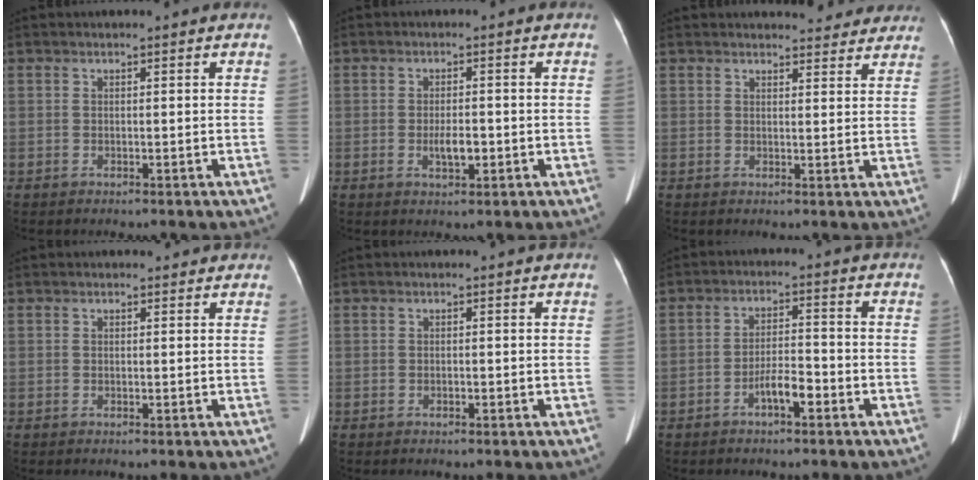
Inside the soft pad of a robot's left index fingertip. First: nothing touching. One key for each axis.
{"total": 3.1, "fx": -0.9, "fy": 1.0, "fz": 2.8, "tx": -0.052, "ty": 0.001, "tz": -0.012}
{"total": 8.4, "fx": 7.9, "fy": 2.4, "fz": 1.8, "tx": 0.004, "ty": 0.000, "tz": 0.072}
{"total": 1.4, "fx": 1.2, "fy": 0.7, "fz": 0.2, "tx": 0.000, "ty": 0.005, "tz": 0.008}
{"total": 0.0}
{"total": 4.2, "fx": -2.4, "fy": 0.9, "fz": 3.2, "tx": -0.061, "ty": 0.008, "tz": -0.045}